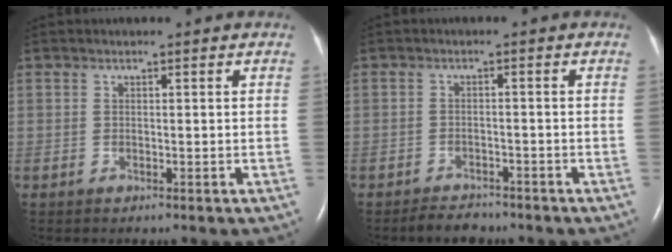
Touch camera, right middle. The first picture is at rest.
{"total": 3.2, "force": [-2.9, 1.2, 0.7], "torque": [-0.021, -0.003, -0.044]}